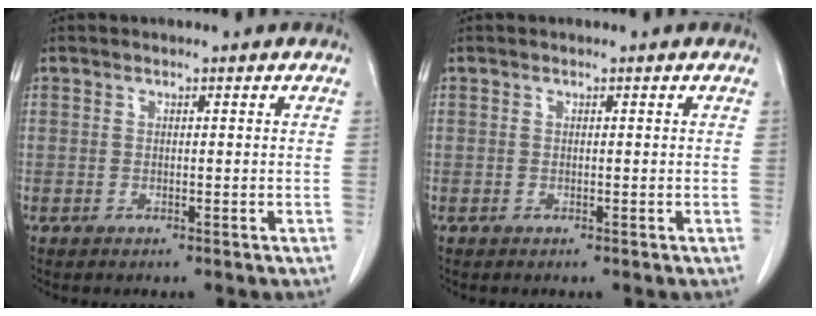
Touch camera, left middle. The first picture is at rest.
{"total": 0.0}